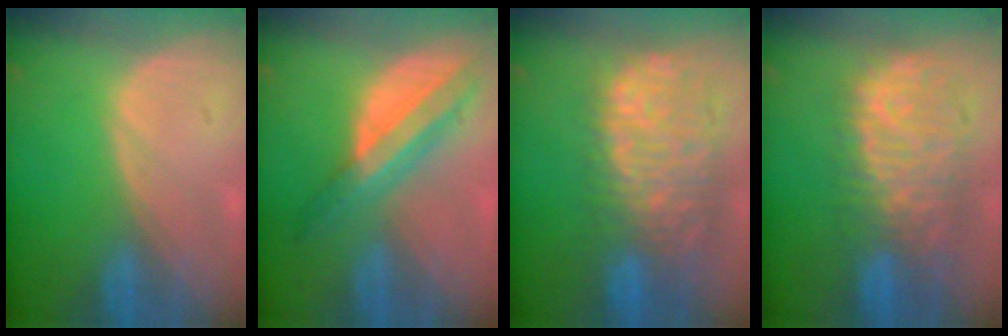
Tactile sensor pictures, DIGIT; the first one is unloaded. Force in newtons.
{"total": 8.1, "press": 6.8, "slide": 4.3}
{"total": 12.5, "press": 10.2, "slide": 7.1}
{"total": 11.0, "press": 9.4, "slide": 5.7}